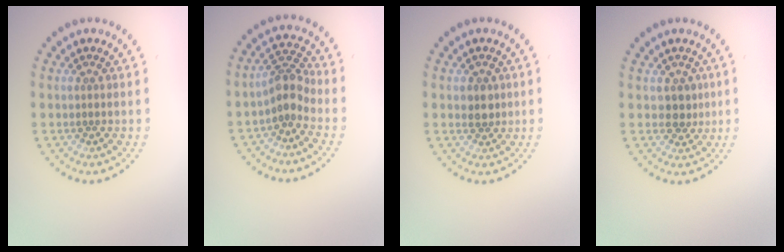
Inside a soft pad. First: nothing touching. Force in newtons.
{"total": 2.6, "press": 2.0, "slide": 1.7}
{"total": 1.8, "press": 1.7, "slide": 0.6}
{"total": 1.9, "press": 1.6, "slide": 1.0}